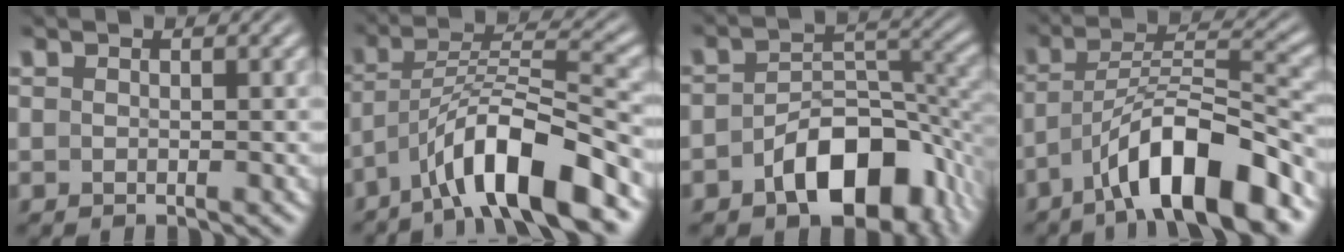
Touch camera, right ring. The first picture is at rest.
{"total": 7.0, "force": [-3.0, 2.8, 5.7], "torque": [-0.105, -0.010, -0.040]}
{"total": 8.8, "force": [-4.7, 4.6, 5.9], "torque": [-0.088, -0.021, -0.061]}
{"total": 7.7, "force": [-3.7, 2.5, 6.2], "torque": [-0.096, -0.008, -0.053]}